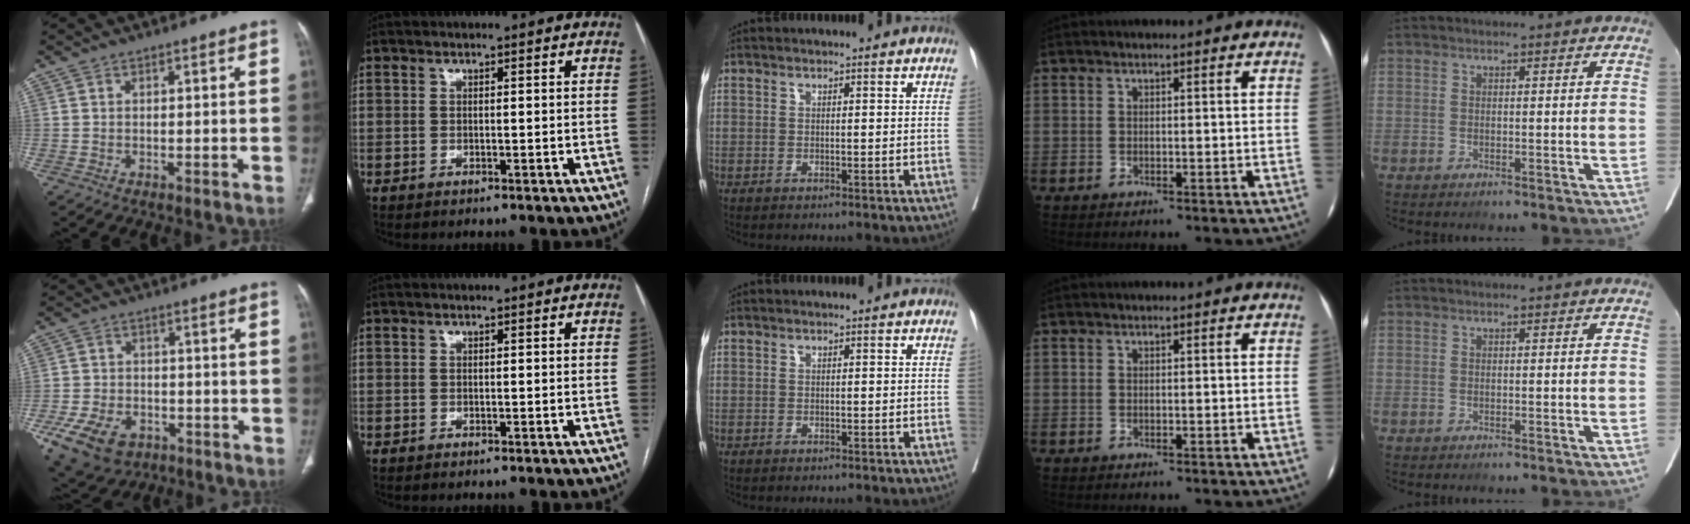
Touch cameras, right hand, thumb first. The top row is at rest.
{"thumb": {"total": 13.1, "force": [-6.2, 9.1, 7.2], "torque": [-0.142, 0.022, -0.093]}}